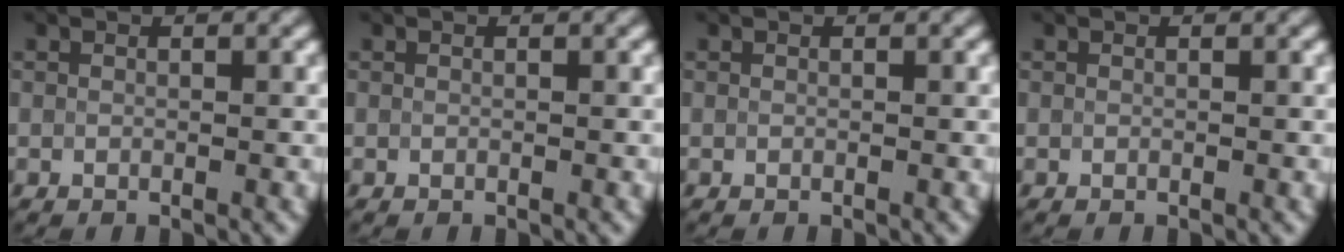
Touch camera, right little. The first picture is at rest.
{"total": 0.0}
{"total": 0.0}
{"total": 0.0}